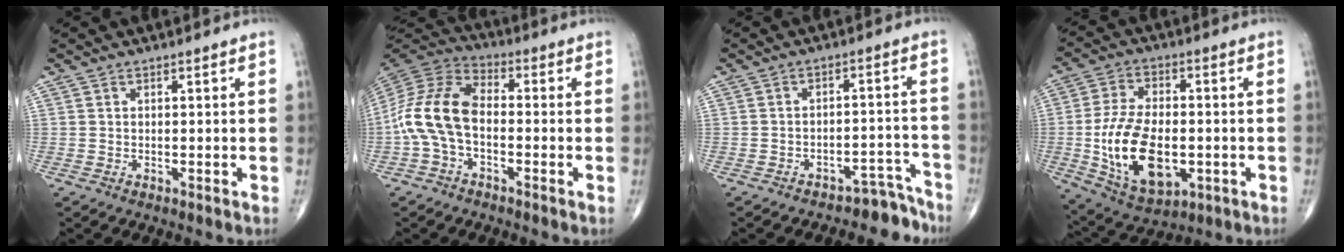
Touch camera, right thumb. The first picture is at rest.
{"total": 12.6, "force": [-2.1, 7.3, 10.1], "torque": [-0.205, 0.036, -0.052]}
{"total": 6.3, "force": [-5.9, 2.4, -0.3], "torque": [0.036, 0.098, -0.081]}
{"total": 17.3, "force": [-2.9, 9.6, 14.1], "torque": [-0.248, 0.000, -0.036]}